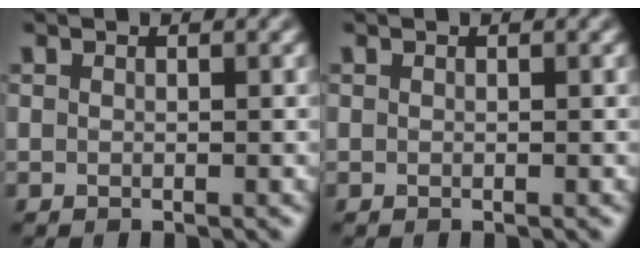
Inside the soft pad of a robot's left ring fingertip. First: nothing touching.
{"total": 0.0}